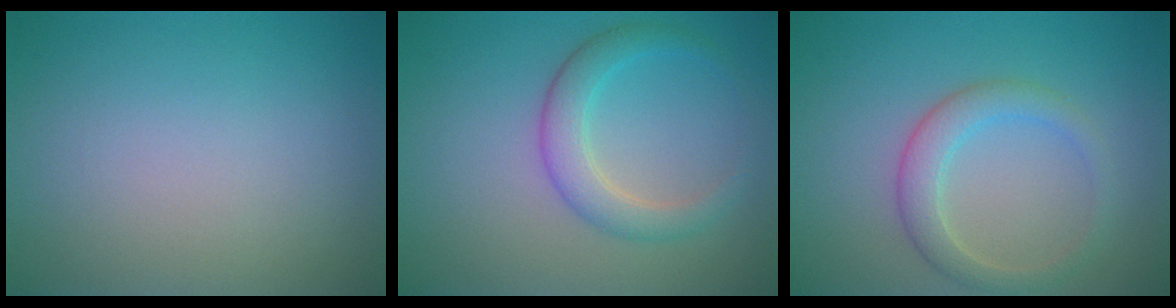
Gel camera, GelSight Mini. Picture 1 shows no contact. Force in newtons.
{"total": 3.2, "press": 3.2, "slide": 0.3}
{"total": 3.0, "press": 3.0, "slide": 0.1}